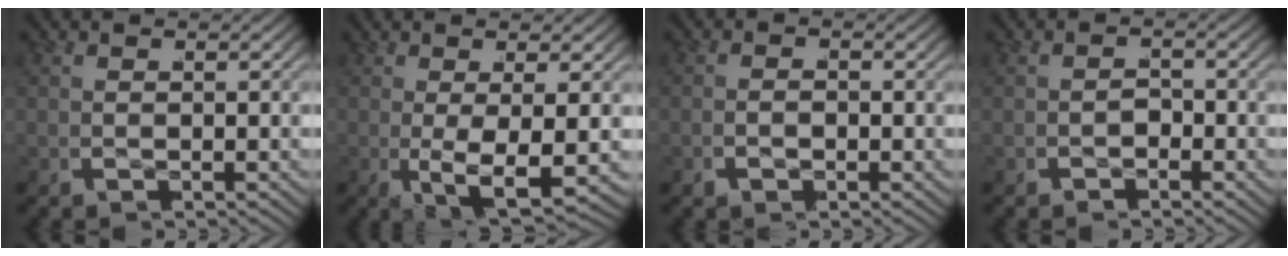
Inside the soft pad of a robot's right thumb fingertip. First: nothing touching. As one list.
[{"total": 5.2, "force": [-1.3, 1.9, 4.6], "torque": [-0.105, -0.026, -0.010]}, {"total": 0.7, "force": [-0.6, 0.4, 0.3], "torque": [-0.006, 0.002, -0.013]}, {"total": 1.2, "force": [-1.1, 0.5, 0.0], "torque": [-0.004, -0.004, -0.016]}]